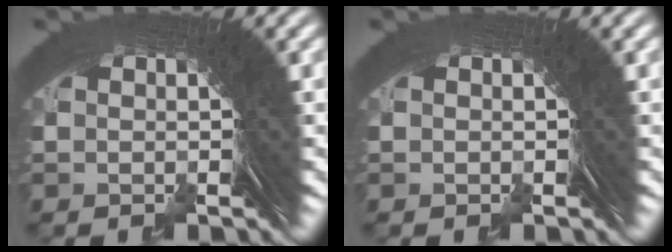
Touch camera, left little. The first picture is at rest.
{"total": 0.0}